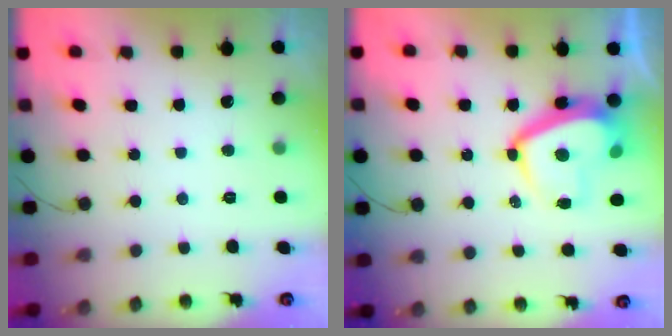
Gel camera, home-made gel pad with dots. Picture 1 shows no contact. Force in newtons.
{"total": 11.1, "press": 11.0, "slide": 1.6}